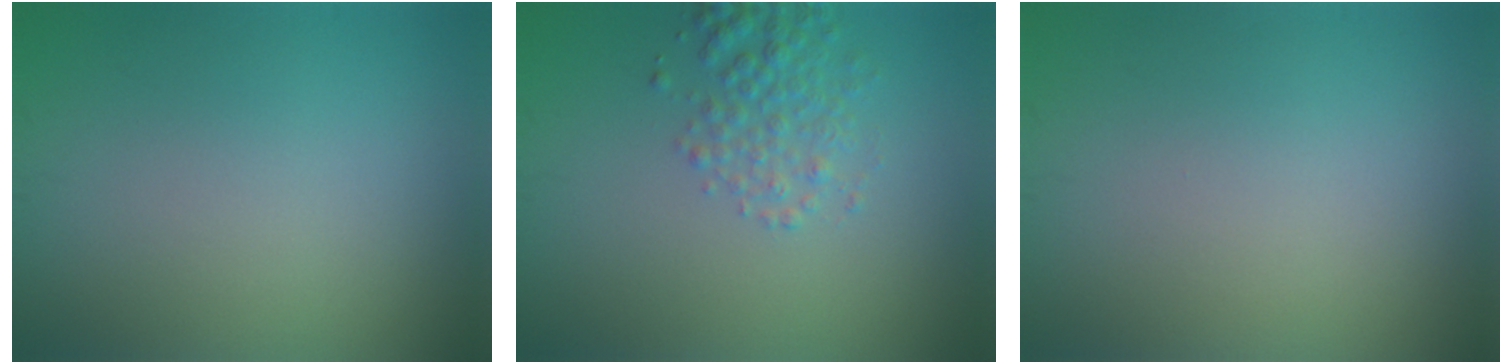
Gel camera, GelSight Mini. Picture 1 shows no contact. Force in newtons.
{"total": 2.7, "press": 2.7, "slide": 0.1}
{"total": 0.0}